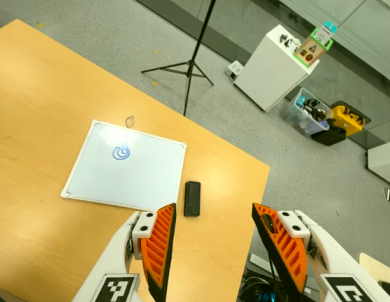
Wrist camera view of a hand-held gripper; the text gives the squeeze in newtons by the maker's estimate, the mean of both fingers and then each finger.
{"total": 0.0}